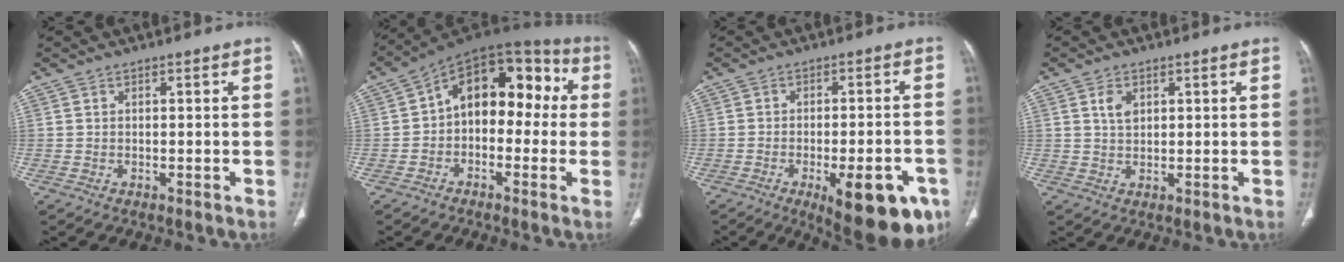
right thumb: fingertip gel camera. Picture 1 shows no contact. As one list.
[{"total": 15.5, "force": [0.9, 10.0, 11.8], "torque": [-0.118, 0.058, -0.005]}, {"total": 16.3, "force": [-7.7, 5.9, 13.1], "torque": [-0.118, 0.020, -0.090]}, {"total": 3.2, "force": [1.3, 2.0, 2.1], "torque": [-0.035, -0.004, 0.027]}]